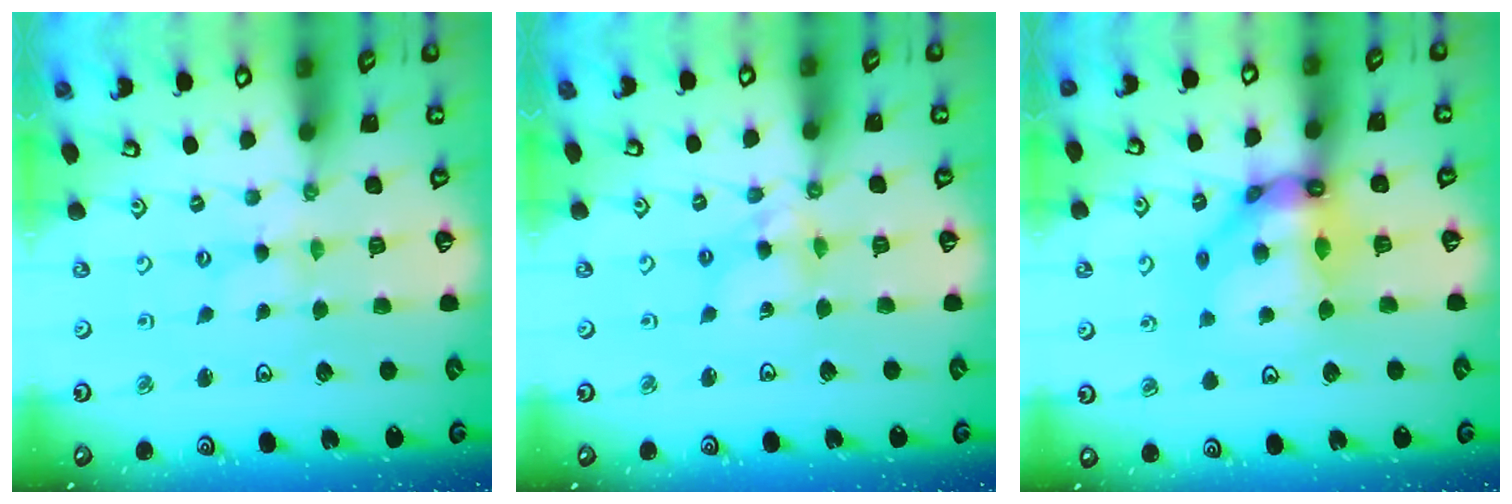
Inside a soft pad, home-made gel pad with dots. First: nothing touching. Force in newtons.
{"total": 6.2, "press": 6.2, "slide": 0.4}
{"total": 12.9, "press": 12.7, "slide": 1.9}